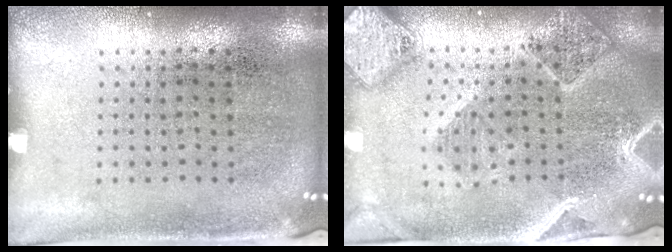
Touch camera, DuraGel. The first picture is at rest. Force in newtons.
{"total": 2.8, "press": 2.4, "slide": 1.3}